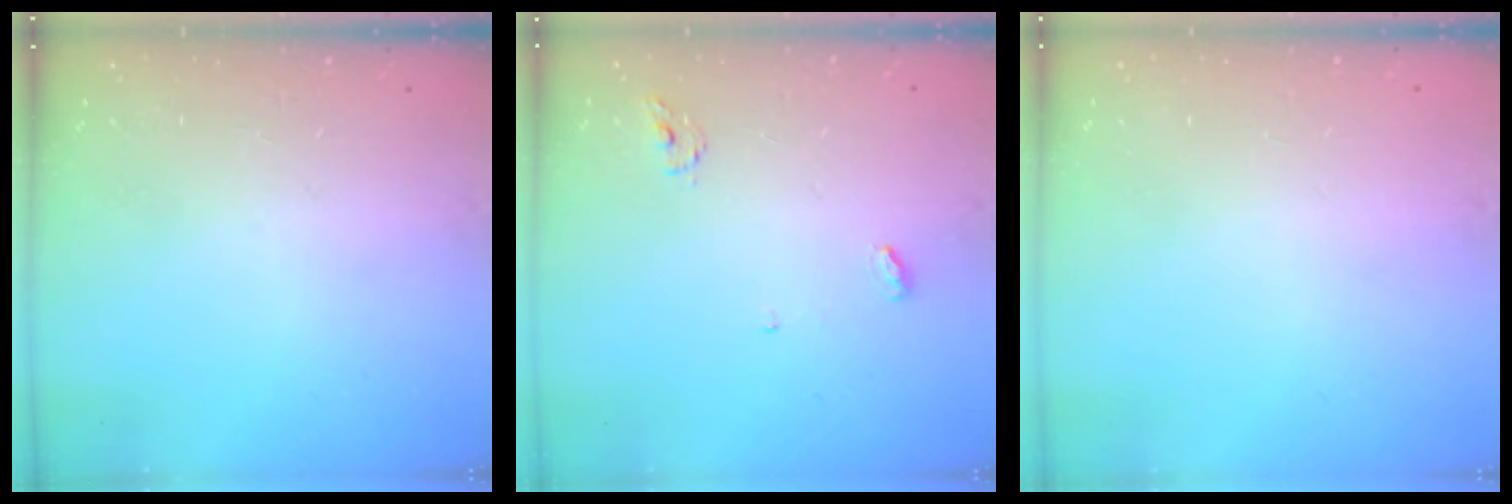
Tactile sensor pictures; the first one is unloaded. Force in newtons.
{"total": 3.6, "press": 3.5, "slide": 0.3}
{"total": 0.8, "press": 0.8, "slide": 0.1}